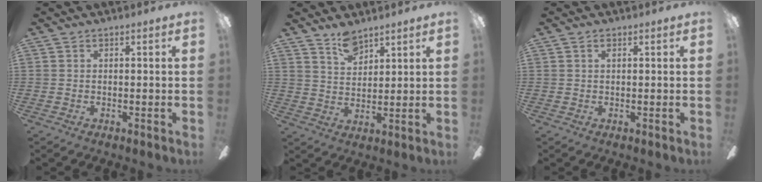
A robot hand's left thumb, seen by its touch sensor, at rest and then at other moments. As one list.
[{"total": 6.3, "force": [5.0, 3.0, 2.4], "torque": [-0.037, -0.022, 0.092]}, {"total": 0.6, "force": [0.3, 0.3, 0.5], "torque": [-0.011, 0.003, 0.005]}]